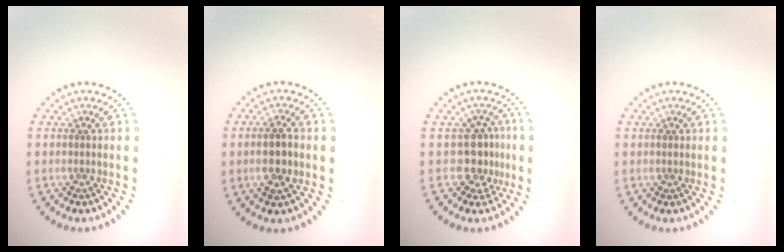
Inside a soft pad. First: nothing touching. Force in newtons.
{"total": 2.8, "press": 2.8, "slide": 0.6}
{"total": 2.9, "press": 2.4, "slide": 1.6}
{"total": 0.0}